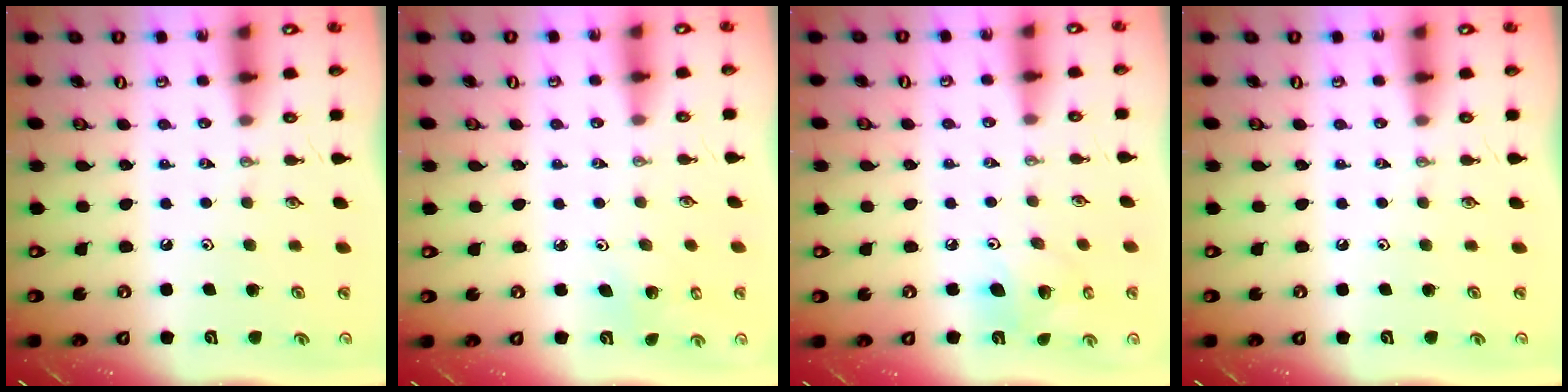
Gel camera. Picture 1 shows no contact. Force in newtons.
{"total": 2.2, "press": 2.2, "slide": 0.2}
{"total": 9.0, "press": 8.8, "slide": 1.8}
{"total": 0.0}